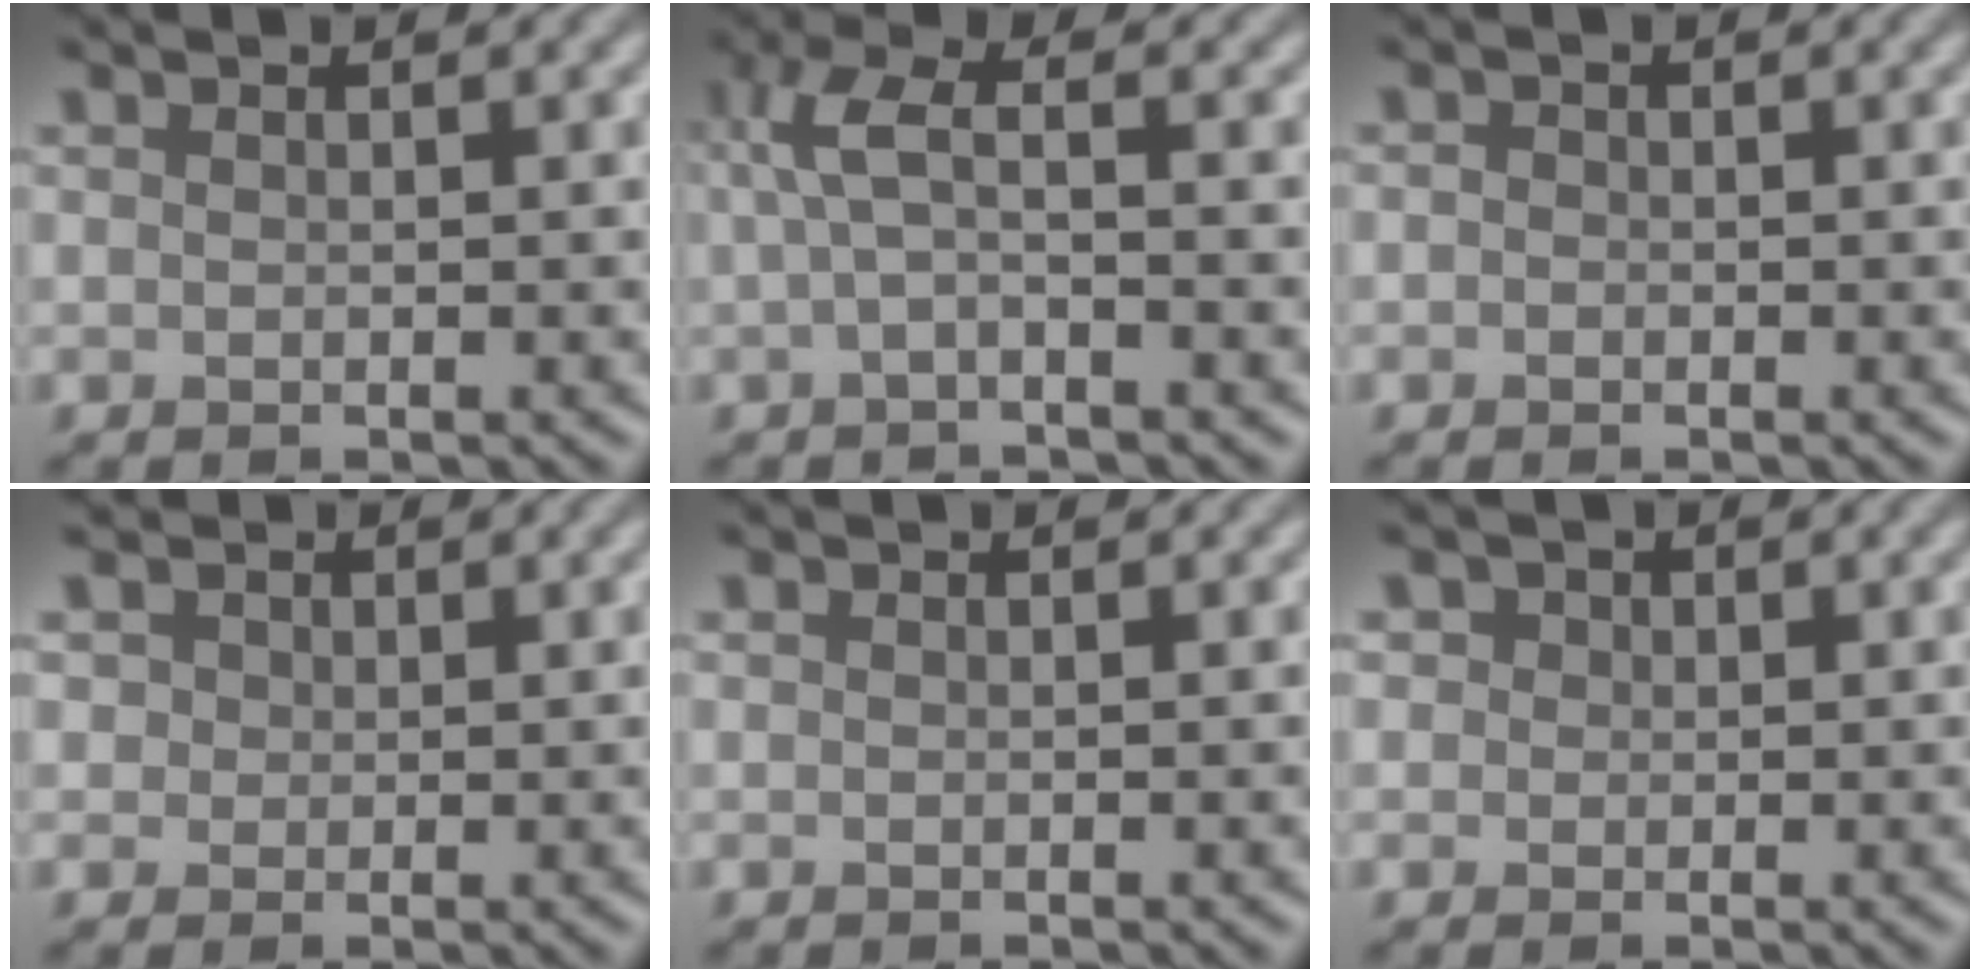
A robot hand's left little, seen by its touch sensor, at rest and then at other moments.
{"total": 3.0, "force": [-0.1, 1.0, 2.8], "torque": [-0.070, 0.009, -0.010]}
{"total": 0.7, "force": [-0.3, 0.6, 0.3], "torque": [-0.001, 0.001, -0.014]}
{"total": 3.8, "force": [1.9, 2.8, 1.6], "torque": [-0.048, 0.003, 0.025]}
{"total": 0.0}
{"total": 3.0, "force": [1.4, 2.2, 1.3], "torque": [-0.038, 0.002, 0.017]}